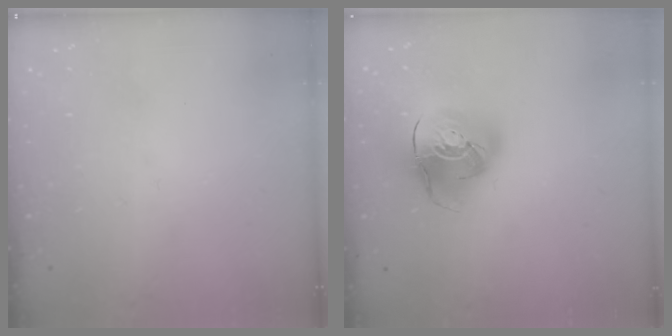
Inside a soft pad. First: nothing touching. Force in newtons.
{"total": 13.4, "press": 13.3, "slide": 2.0}